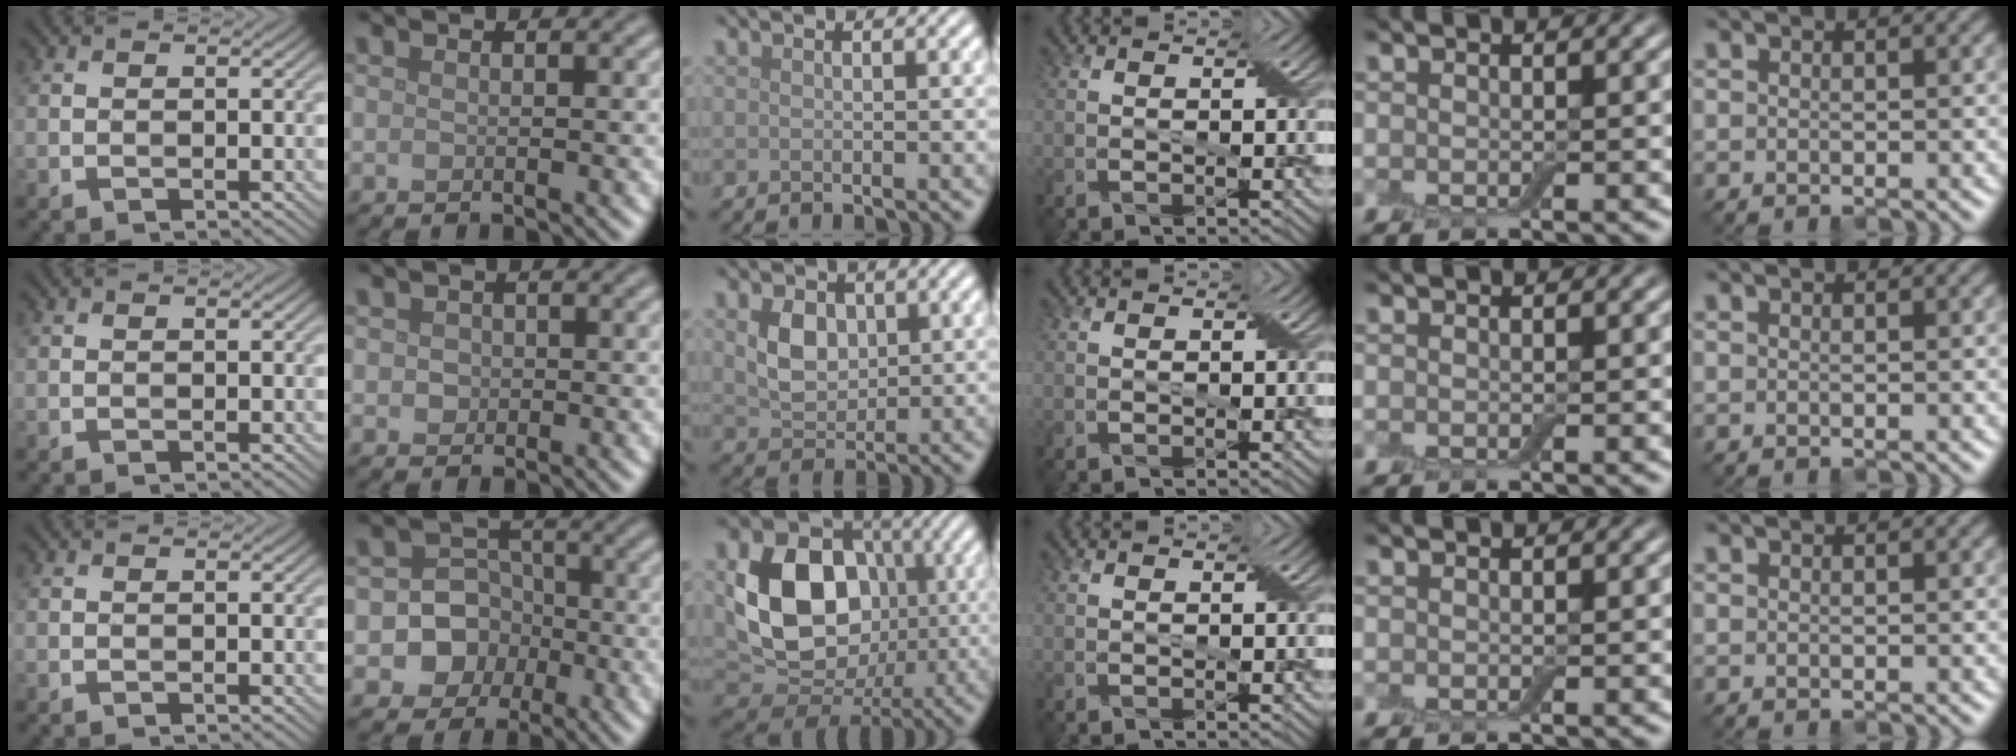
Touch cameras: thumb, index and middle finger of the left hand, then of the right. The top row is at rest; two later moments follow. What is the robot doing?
{"motion": "press", "object": "electronic device side button"}